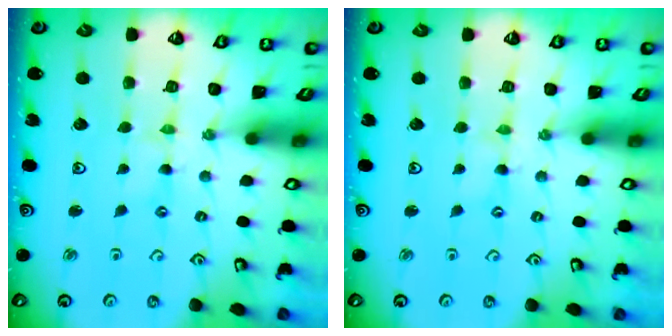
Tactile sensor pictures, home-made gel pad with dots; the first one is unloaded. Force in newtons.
{"total": 0.7, "press": 0.7, "slide": 0.1}